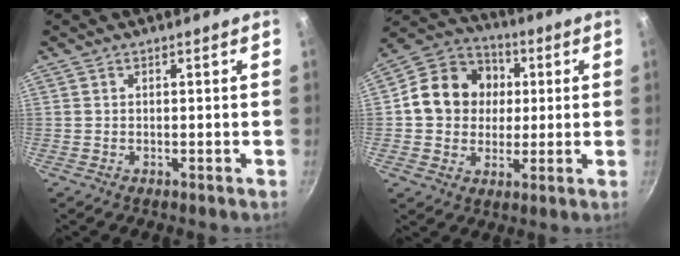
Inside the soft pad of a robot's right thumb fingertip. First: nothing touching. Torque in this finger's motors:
{"motor_torque": [0.00, 0.21, 0.74, -0.64, 0.09]}